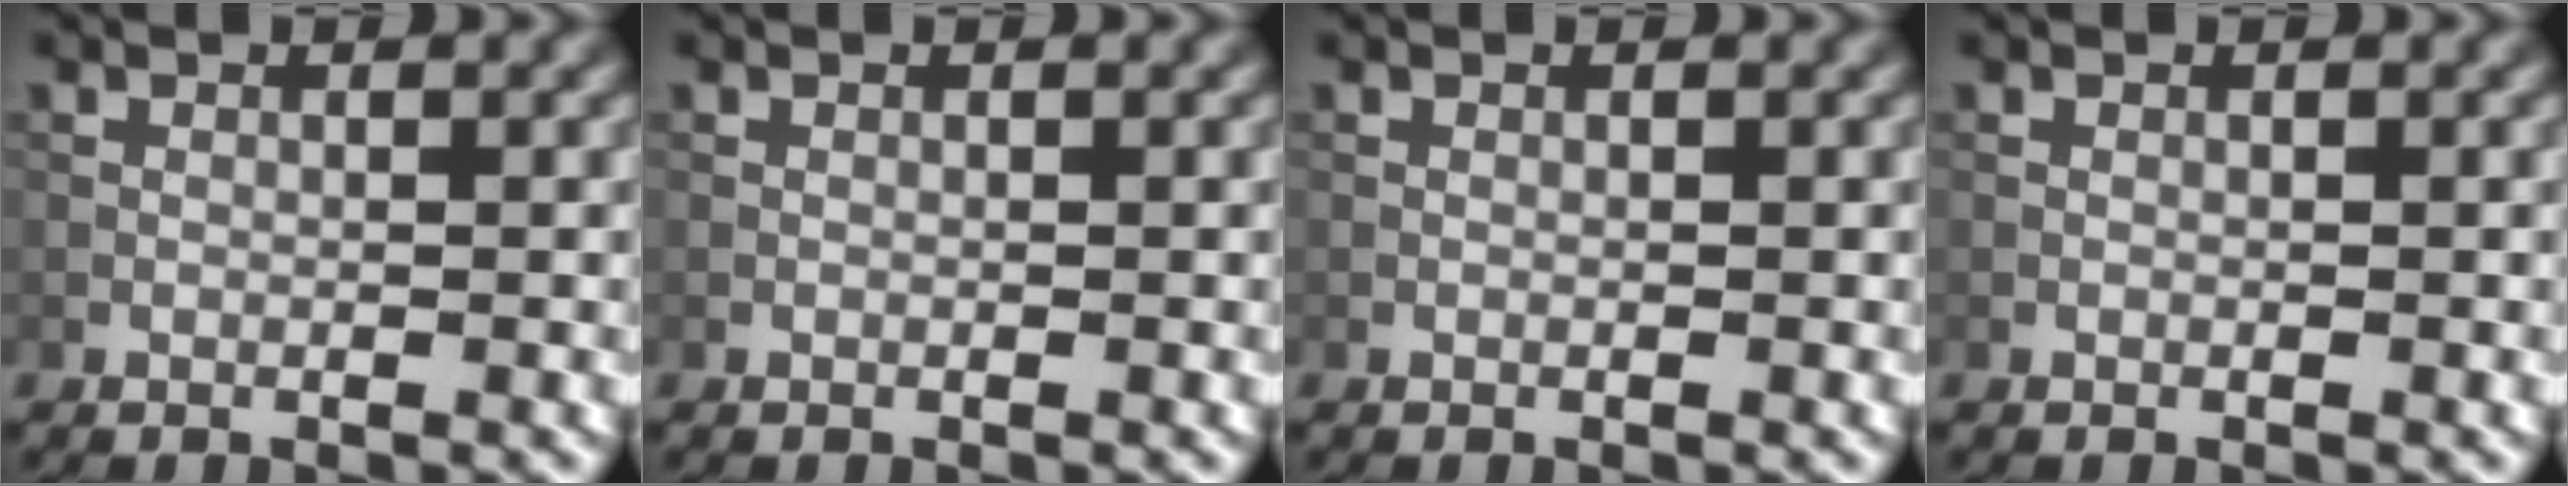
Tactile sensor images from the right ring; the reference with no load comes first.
{"total": 0.0}
{"total": 0.0}
{"total": 0.0}